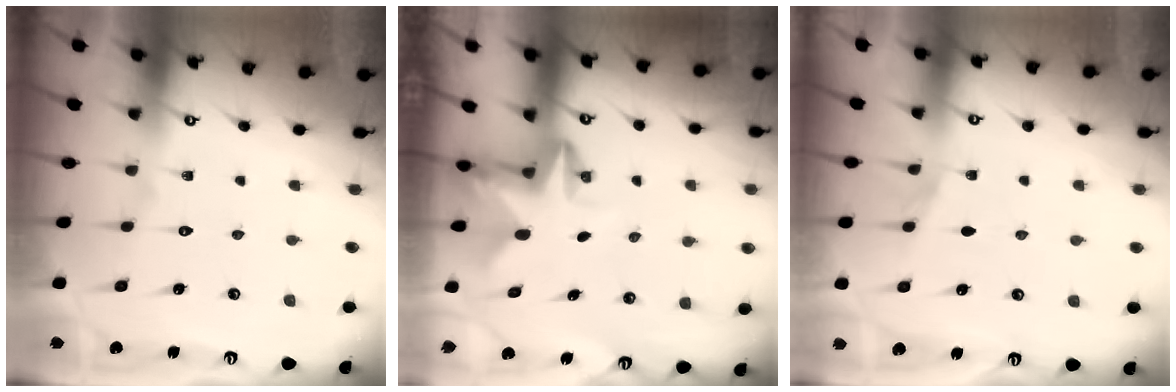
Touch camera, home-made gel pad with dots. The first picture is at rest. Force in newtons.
{"total": 2.7, "press": 2.7, "slide": 0.5}
{"total": 0.7, "press": 0.7, "slide": 0.1}